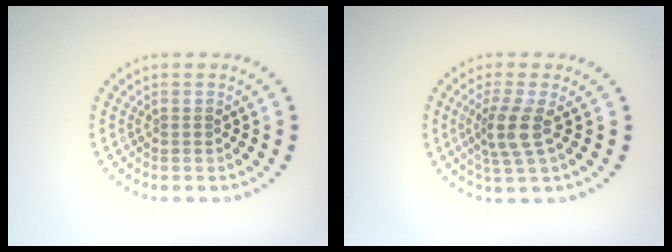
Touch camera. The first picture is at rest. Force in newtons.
{"total": 2.8, "press": 2.2, "slide": 1.8}